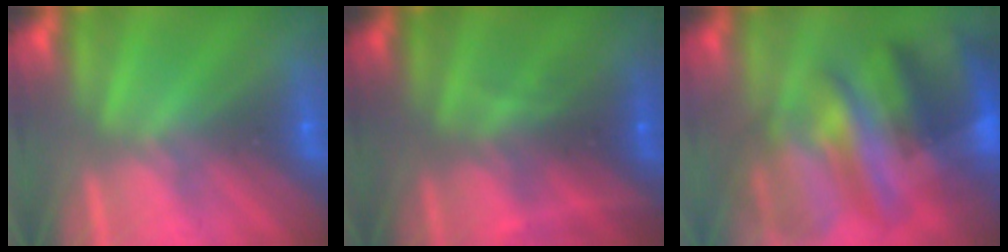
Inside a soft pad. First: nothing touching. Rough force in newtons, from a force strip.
{"total": 2.4}
{"total": 9.3}